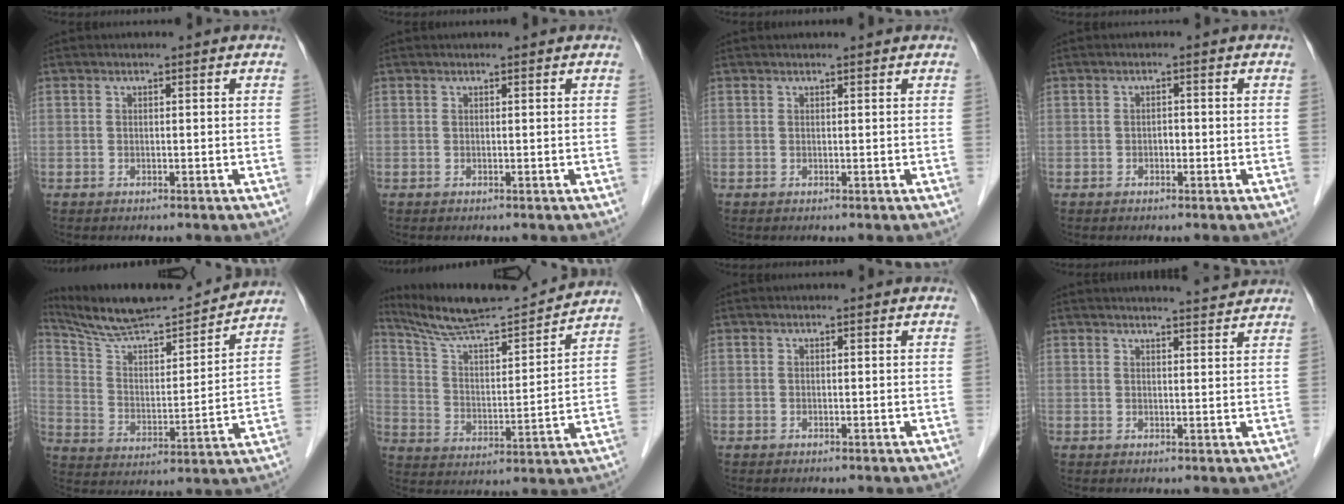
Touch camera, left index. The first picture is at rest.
{"total": 0.8, "force": [0.8, 0.0, 0.3], "torque": [-0.005, 0.011, 0.012]}
{"total": 1.4, "force": [1.3, 0.0, 0.5], "torque": [-0.007, 0.012, 0.019]}
{"total": 0.9, "force": [-0.3, 0.5, 0.6], "torque": [-0.008, 0.003, -0.007]}
{"total": 18.0, "force": [16.9, 1.3, 6.1], "torque": [-0.112, 0.001, 0.275]}
{"total": 16.6, "force": [15.7, 0.2, 5.4], "torque": [-0.100, 0.004, 0.258]}
{"total": 0.0}
{"total": 6.3, "force": [6.1, 0.0, 1.5], "torque": [-0.025, 0.010, 0.067]}